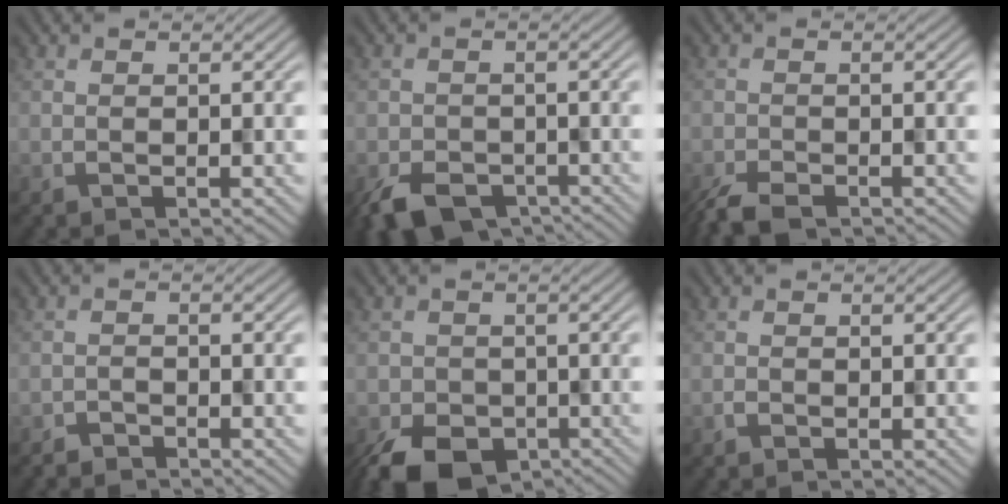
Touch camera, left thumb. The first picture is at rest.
{"total": 6.1, "force": [-4.1, 3.4, 2.9], "torque": [-0.055, -0.024, -0.064]}
{"total": 4.1, "force": [-3.5, 1.1, 1.8], "torque": [-0.037, -0.017, -0.060]}
{"total": 2.0, "force": [-1.9, 0.2, -0.4], "torque": [0.007, -0.006, -0.033]}
{"total": 6.6, "force": [-4.3, 4.1, 2.9], "torque": [-0.058, -0.029, -0.062]}
{"total": 0.6, "force": [-0.5, 0.1, -0.3], "torque": [0.002, -0.004, -0.007]}